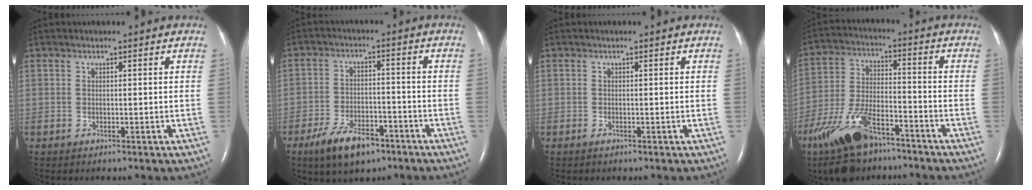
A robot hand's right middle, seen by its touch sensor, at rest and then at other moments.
{"total": 8.7, "force": [-5.7, 3.7, 5.4], "torque": [-0.106, -0.005, -0.096]}
{"total": 0.0}
{"total": 13.4, "force": [-9.2, 4.8, 8.4], "torque": [-0.182, -0.016, -0.171]}